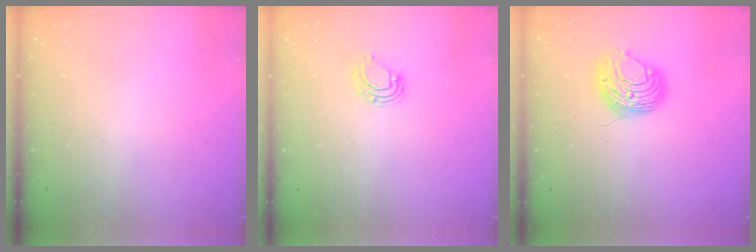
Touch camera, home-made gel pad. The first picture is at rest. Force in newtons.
{"total": 6.9, "press": 6.8, "slide": 0.9}
{"total": 9.7, "press": 9.7, "slide": 0.6}